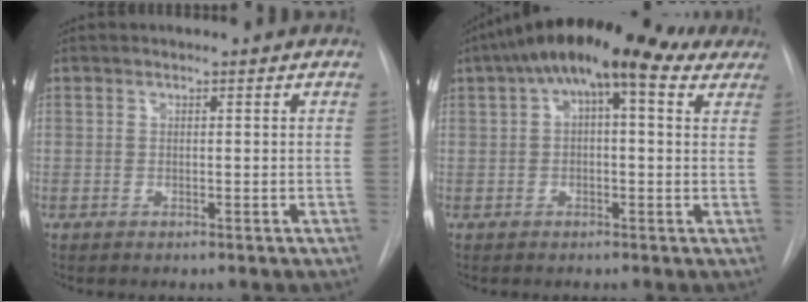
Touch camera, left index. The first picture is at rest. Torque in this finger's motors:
{"motor_torque": [0.00, -2.14, 0.15, 0.21]}